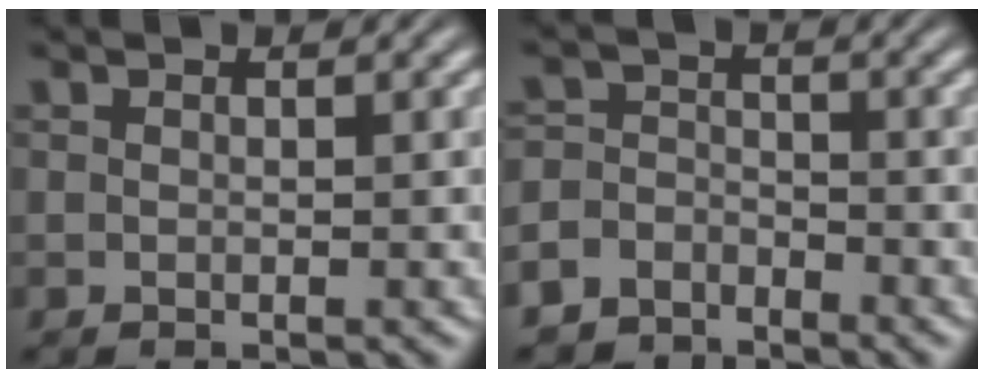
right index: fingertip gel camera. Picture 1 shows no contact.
{"total": 4.2, "force": [-3.5, 2.3, 0.3], "torque": [0.007, -0.018, -0.061]}